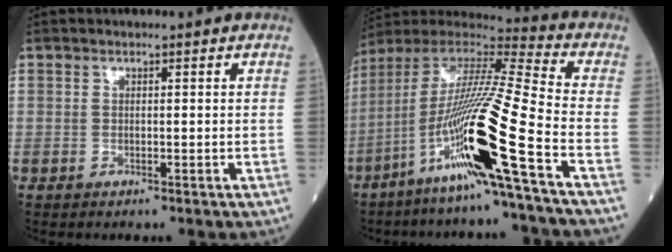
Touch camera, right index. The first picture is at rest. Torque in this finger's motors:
{"motor_torque": [1.23, -0.90, 1.05, 0.21]}